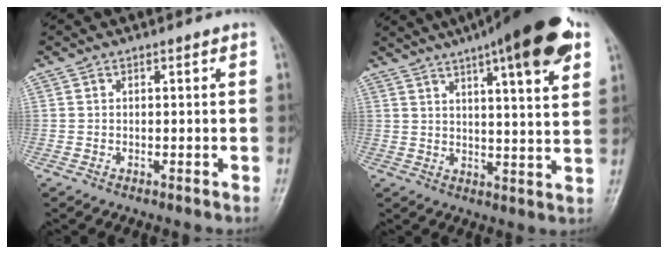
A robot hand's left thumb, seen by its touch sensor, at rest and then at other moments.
{"total": 18.6, "force": [10.5, 4.0, 14.8], "torque": [-0.198, -0.018, 0.146]}